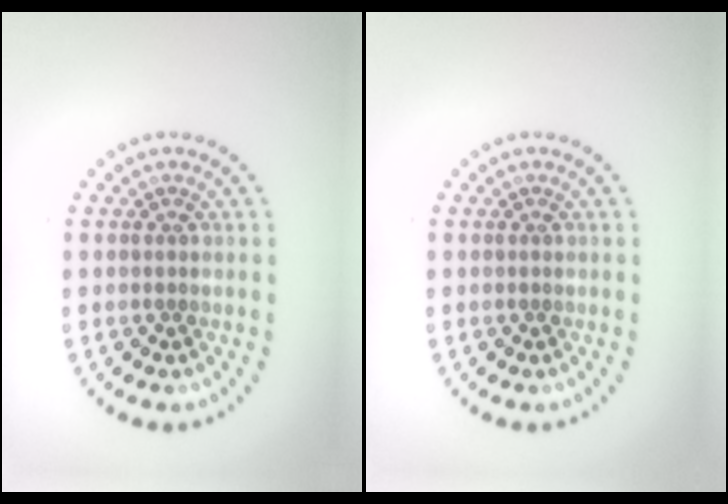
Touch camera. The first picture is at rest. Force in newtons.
{"total": 0.0}